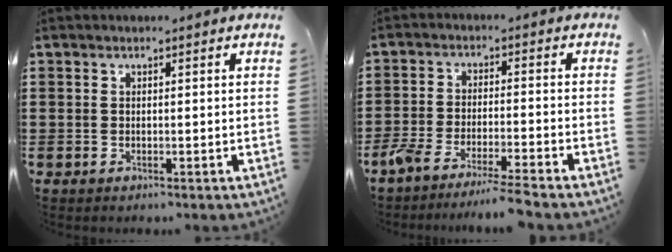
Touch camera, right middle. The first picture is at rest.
{"total": 5.2, "force": [-4.7, -0.4, 2.1], "torque": [-0.054, -0.019, -0.096]}